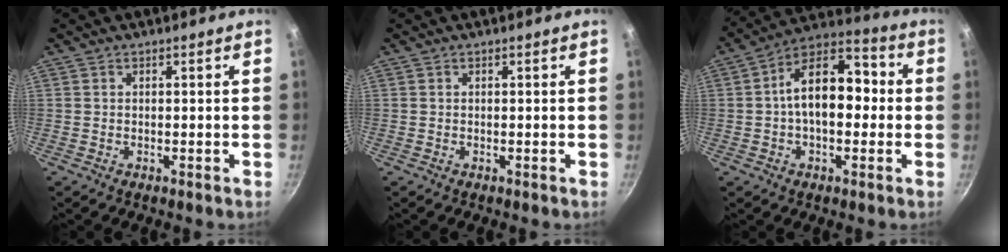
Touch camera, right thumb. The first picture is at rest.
{"total": 0.0}
{"total": 14.8, "force": [0.4, 8.5, 12.1], "torque": [-0.173, 0.042, -0.009]}